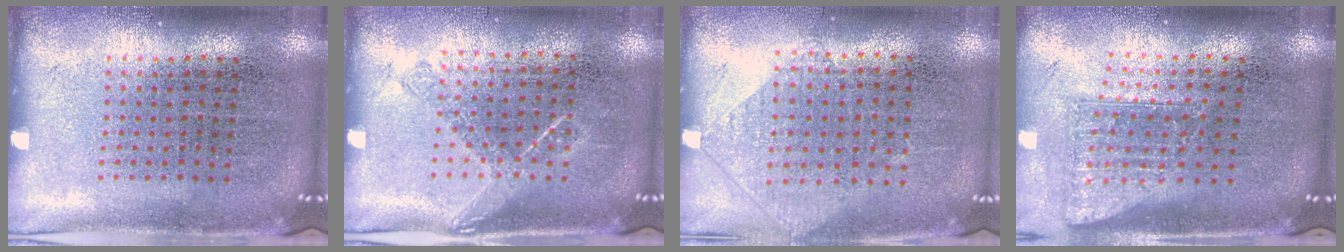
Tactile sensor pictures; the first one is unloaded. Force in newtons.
{"total": 1.2, "press": 1.0, "slide": 0.6}
{"total": 0.9, "press": 0.8, "slide": 0.3}
{"total": 1.6, "press": 1.2, "slide": 1.1}